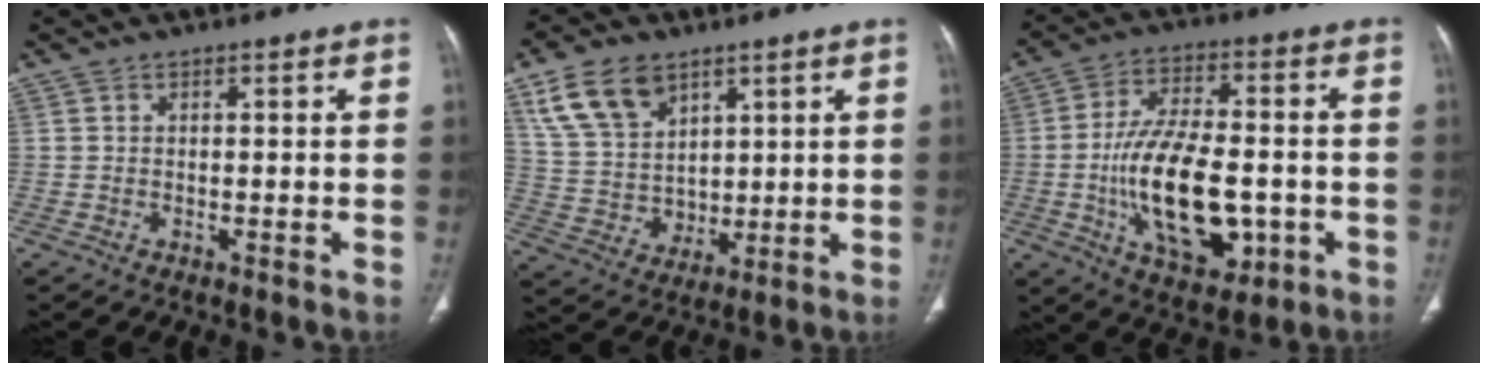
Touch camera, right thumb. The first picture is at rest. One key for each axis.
{"total": 13.3, "fx": 7.1, "fy": 9.2, "fz": 6.4, "tx": -0.095, "ty": -0.029, "tz": 0.149}
{"total": 19.0, "fx": -3.6, "fy": 9.6, "fz": 16.0, "tx": -0.260, "ty": 0.011, "tz": -0.047}